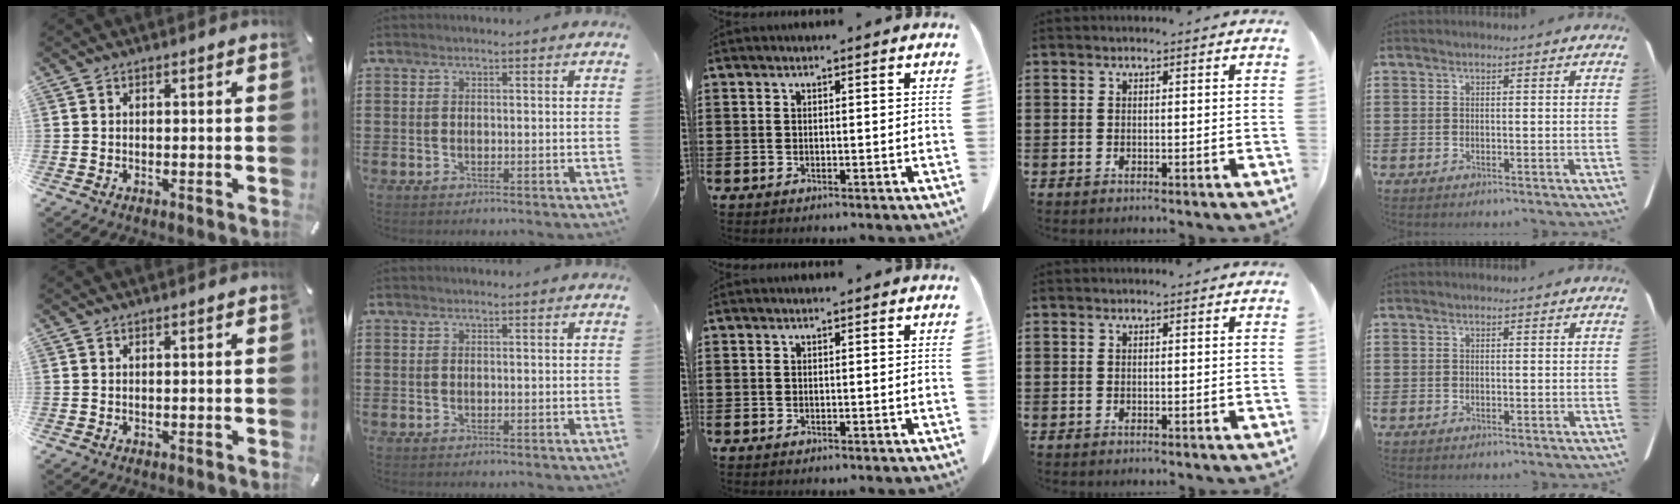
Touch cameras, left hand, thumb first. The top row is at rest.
{}